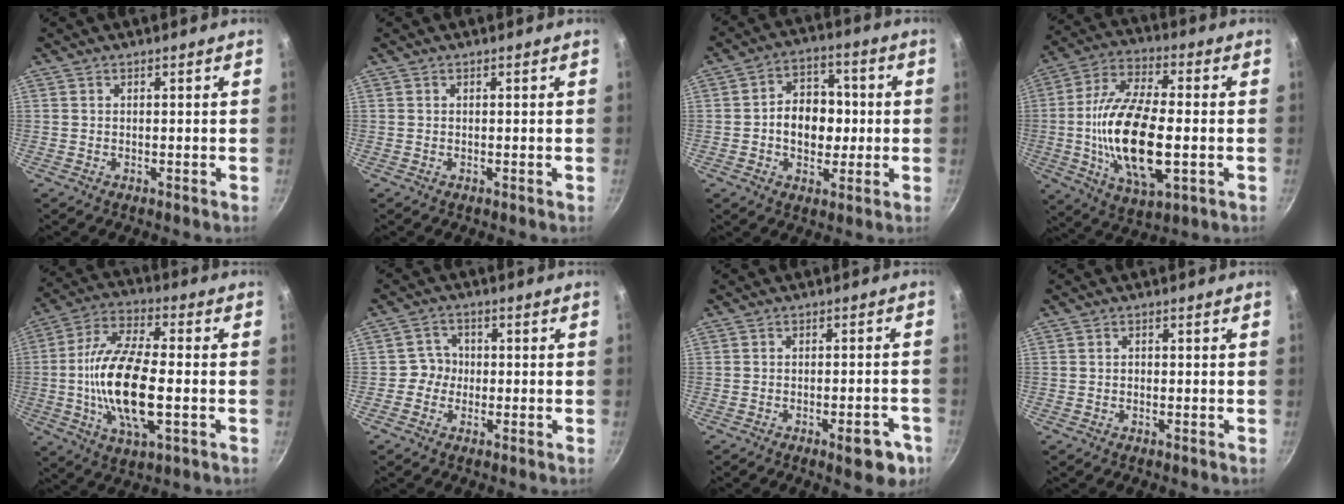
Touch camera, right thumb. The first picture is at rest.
{"total": 0.0}
{"total": 10.8, "force": [-0.5, 7.9, 7.4], "torque": [-0.072, 0.021, -0.014]}
{"total": 20.6, "force": [-2.4, 8.9, 18.4], "torque": [-0.357, 0.005, -0.038]}
{"total": 18.5, "force": [-2.3, 7.4, 16.8], "torque": [-0.330, 0.012, -0.041]}
{"total": 3.7, "force": [-0.7, 3.5, 1.0], "torque": [0.010, 0.013, -0.022]}
{"total": 6.6, "force": [-3.6, 2.4, 5.0], "torque": [-0.050, 0.021, -0.042]}
{"total": 0.6, "force": [-0.2, 0.5, 0.3], "torque": [0.000, 0.002, -0.006]}